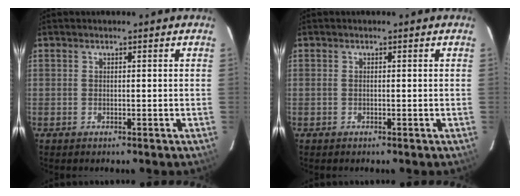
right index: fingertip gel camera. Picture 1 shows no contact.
{"total": 0.0}